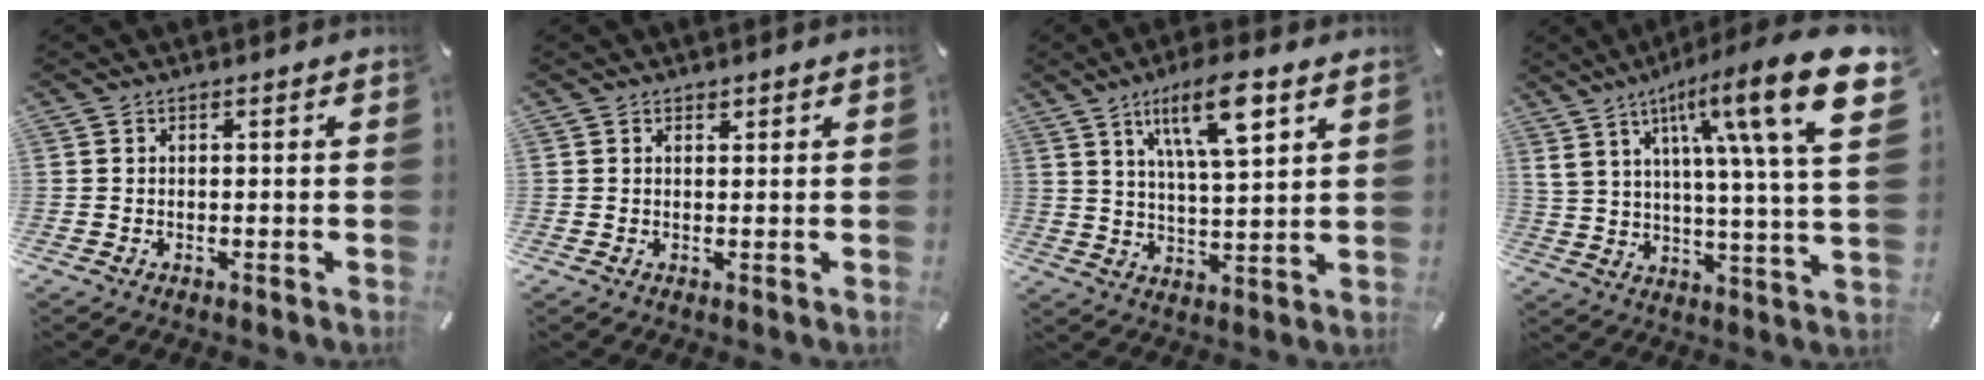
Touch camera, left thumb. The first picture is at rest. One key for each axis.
{"total": 0.8, "fx": 0.6, "fy": 0.6, "fz": 0.1, "tx": -0.002, "ty": 0.000, "tz": 0.012}
{"total": 12.8, "fx": 7.3, "fy": 3.6, "fz": 9.9, "tx": -0.166, "ty": -0.020, "tz": 0.120}
{"total": 22.8, "fx": 10.4, "fy": 5.2, "fz": 19.6, "tx": -0.313, "ty": -0.051, "tz": 0.152}